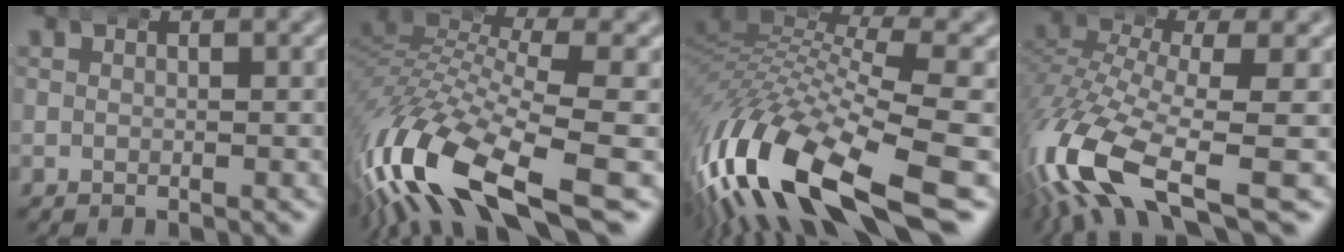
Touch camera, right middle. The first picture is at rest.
{"total": 11.2, "force": [-4.4, 5.7, 8.5], "torque": [-0.198, -0.038, -0.058]}
{"total": 13.6, "force": [-4.5, 7.3, 10.5], "torque": [-0.239, -0.044, -0.057]}
{"total": 9.0, "force": [-3.9, 4.3, 6.8], "torque": [-0.174, -0.042, -0.052]}